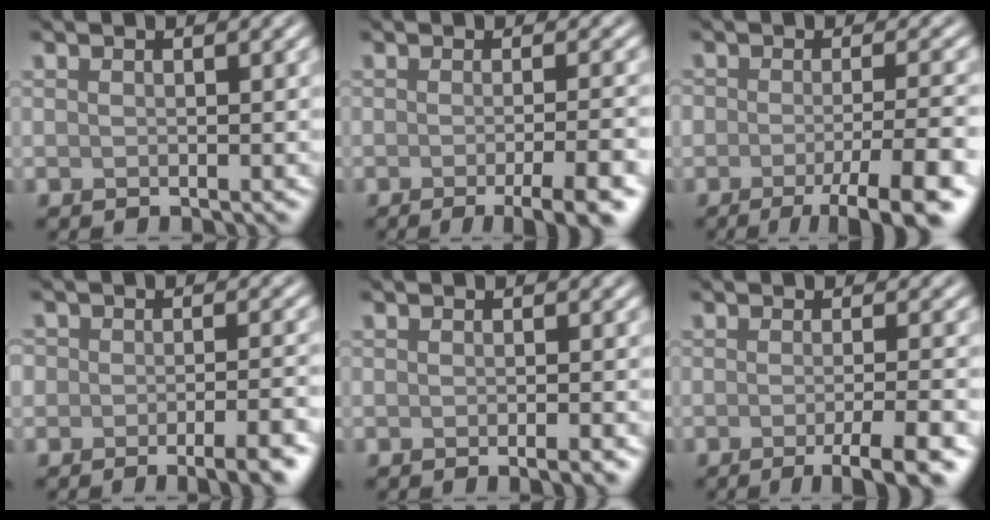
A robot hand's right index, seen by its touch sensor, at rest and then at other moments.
{"total": 5.9, "force": [-2.5, 1.4, 5.2], "torque": [-0.057, -0.006, -0.031]}
{"total": 7.1, "force": [-3.8, 1.5, 5.8], "torque": [-0.079, -0.007, -0.054]}
{"total": 5.5, "force": [-3.2, 2.1, 3.9], "torque": [-0.039, 0.005, -0.034]}
{"total": 1.6, "force": [-0.7, 0.3, 1.4], "torque": [-0.011, -0.002, -0.010]}
{"total": 5.1, "force": [-2.2, 1.0, 4.5], "torque": [-0.056, -0.005, -0.034]}